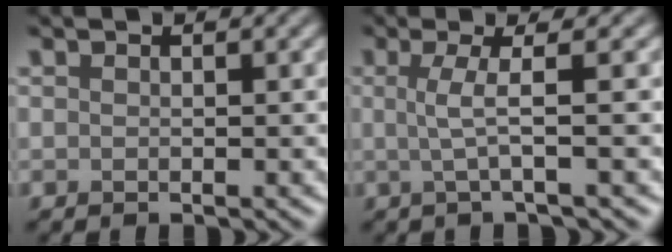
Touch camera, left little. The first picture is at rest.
{"total": 2.9, "force": [-0.3, 0.5, 2.9], "torque": [-0.052, 0.001, -0.010]}